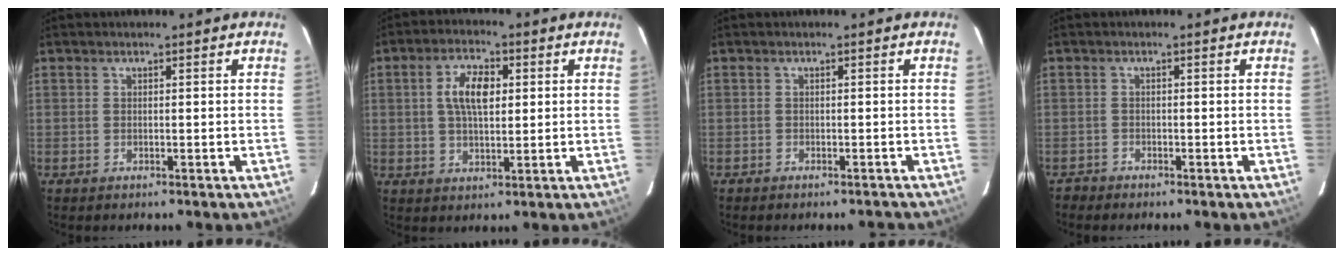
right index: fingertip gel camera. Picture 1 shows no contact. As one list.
[{"total": 7.2, "force": [1.5, 3.5, 6.1], "torque": [-0.112, 0.012, 0.028]}, {"total": 1.8, "force": [-1.7, 0.5, 0.3], "torque": [-0.009, 0.002, -0.020]}, {"total": 1.5, "force": [-1.4, 0.6, -0.1], "torque": [-0.007, 0.003, -0.026]}]